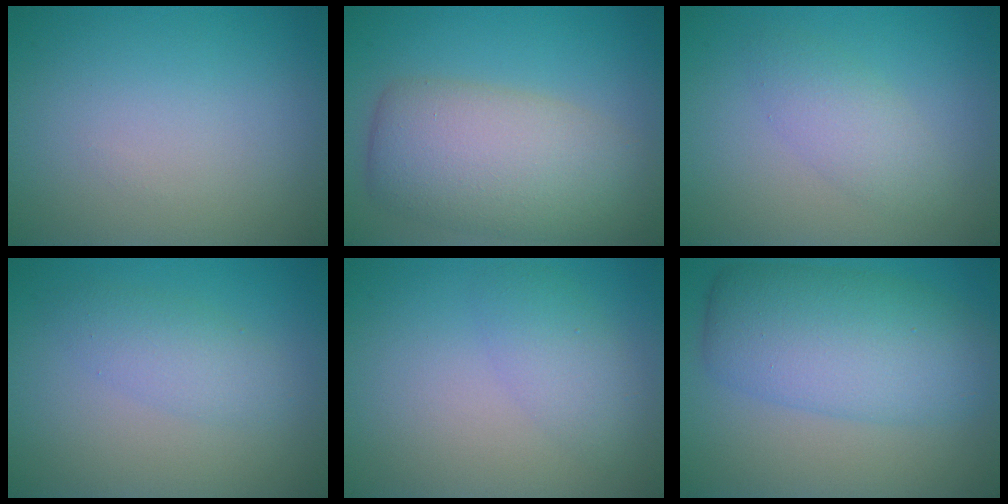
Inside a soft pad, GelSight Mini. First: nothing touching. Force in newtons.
{"total": 8.2, "press": 8.2, "slide": 0.3}
{"total": 2.5, "press": 2.5, "slide": 0.0}
{"total": 2.5, "press": 2.5, "slide": 0.1}
{"total": 2.7, "press": 2.7, "slide": 0.1}
{"total": 7.9, "press": 7.9, "slide": 0.1}